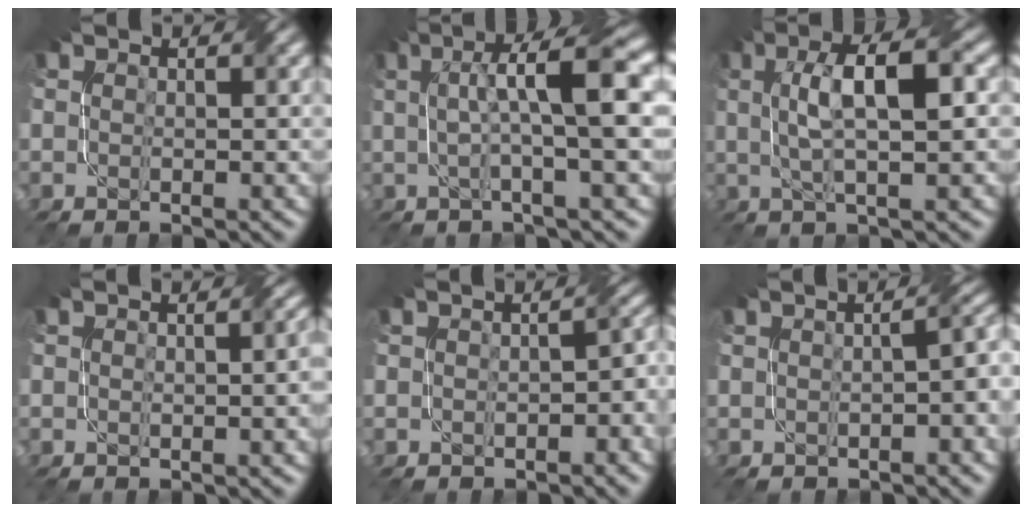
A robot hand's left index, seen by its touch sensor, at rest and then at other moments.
{"total": 7.9, "force": [1.5, 1.4, 7.7], "torque": [-0.111, 0.018, 0.020]}
{"total": 6.7, "force": [1.2, 1.8, 6.4], "torque": [-0.110, 0.012, 0.018]}
{"total": 2.4, "force": [-0.1, 1.0, 2.2], "torque": [-0.029, 0.001, 0.004]}
{"total": 3.3, "force": [-0.7, 1.6, 2.8], "torque": [-0.027, 0.002, -0.008]}
{"total": 4.3, "force": [-0.4, 1.6, 4.0], "torque": [-0.035, 0.007, 0.002]}